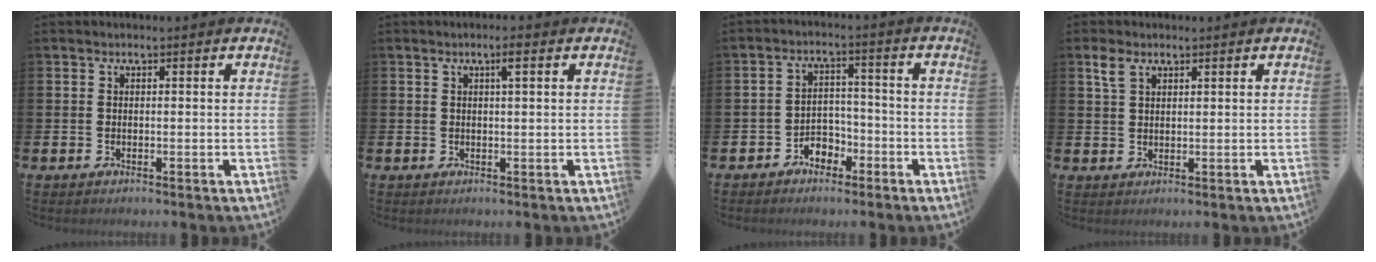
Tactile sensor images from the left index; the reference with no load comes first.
{"total": 1.8, "force": [0.9, 0.3, 1.5], "torque": [-0.019, 0.001, 0.011]}
{"total": 3.3, "force": [-2.5, 2.0, 0.7], "torque": [-0.025, 0.007, -0.055]}
{"total": 2.8, "force": [2.0, 1.4, 1.3], "torque": [-0.012, -0.001, 0.033]}